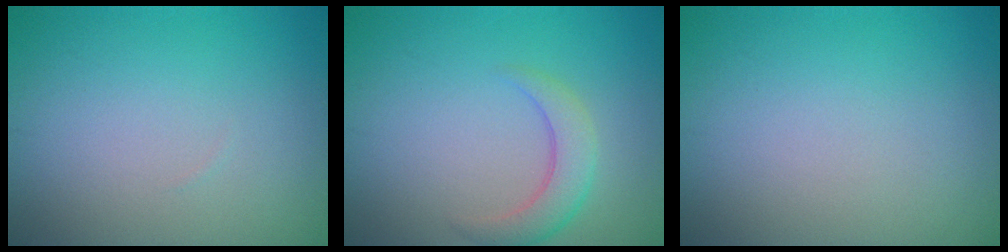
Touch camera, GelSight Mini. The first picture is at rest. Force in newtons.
{"total": 2.8, "press": 2.8, "slide": 0.1}
{"total": 0.0}